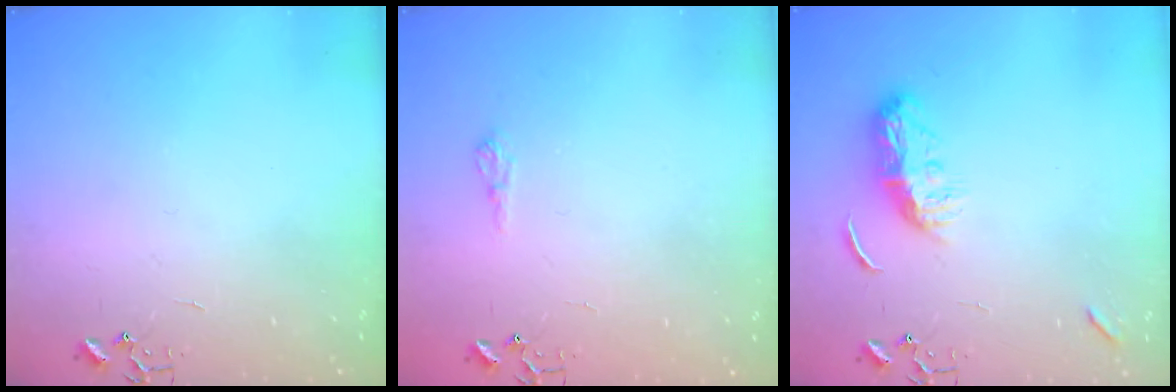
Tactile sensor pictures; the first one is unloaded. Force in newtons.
{"total": 6.1, "press": 6.1, "slide": 0.7}
{"total": 9.1, "press": 9.1, "slide": 0.8}